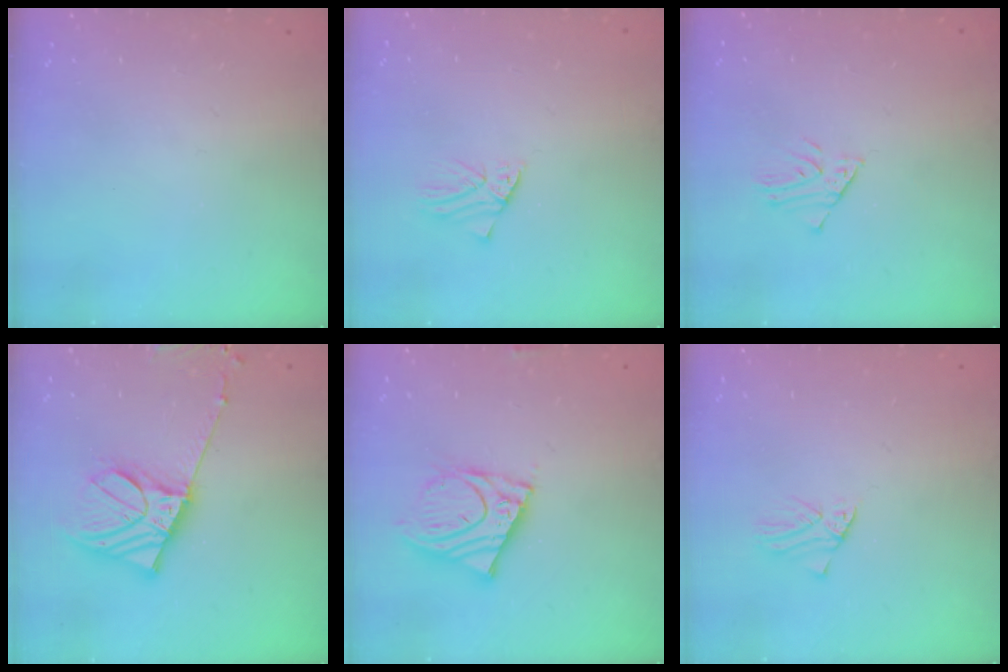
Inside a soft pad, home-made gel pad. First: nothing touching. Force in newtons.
{"total": 1.4, "press": 1.4, "slide": 0.1}
{"total": 1.8, "press": 1.8, "slide": 0.2}
{"total": 10.6, "press": 10.4, "slide": 1.9}
{"total": 10.6, "press": 10.5, "slide": 1.6}
{"total": 1.1, "press": 1.1, "slide": 0.2}